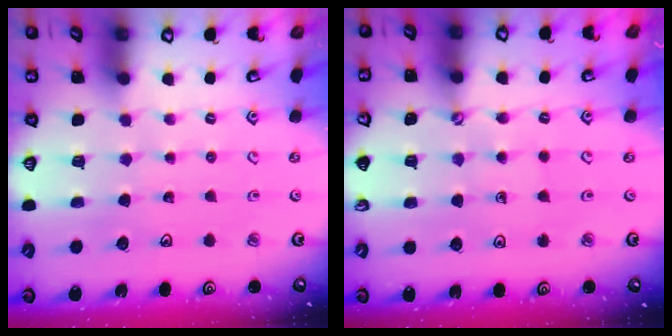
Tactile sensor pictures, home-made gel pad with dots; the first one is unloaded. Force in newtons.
{"total": 0.5, "press": 0.5, "slide": 0.1}